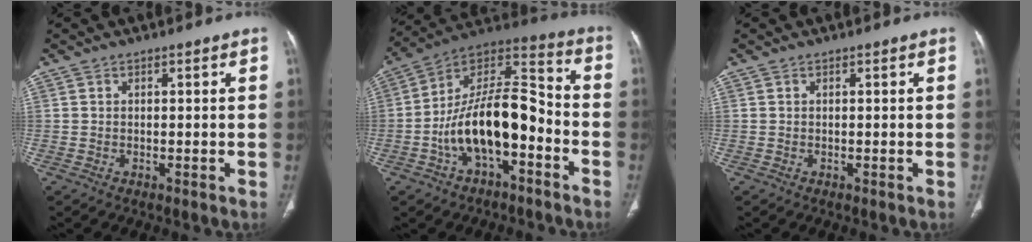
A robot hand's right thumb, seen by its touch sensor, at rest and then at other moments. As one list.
[{"total": 17.9, "force": [-5.4, 8.7, 14.7], "torque": [-0.242, 0.073, -0.092]}, {"total": 0.0}]